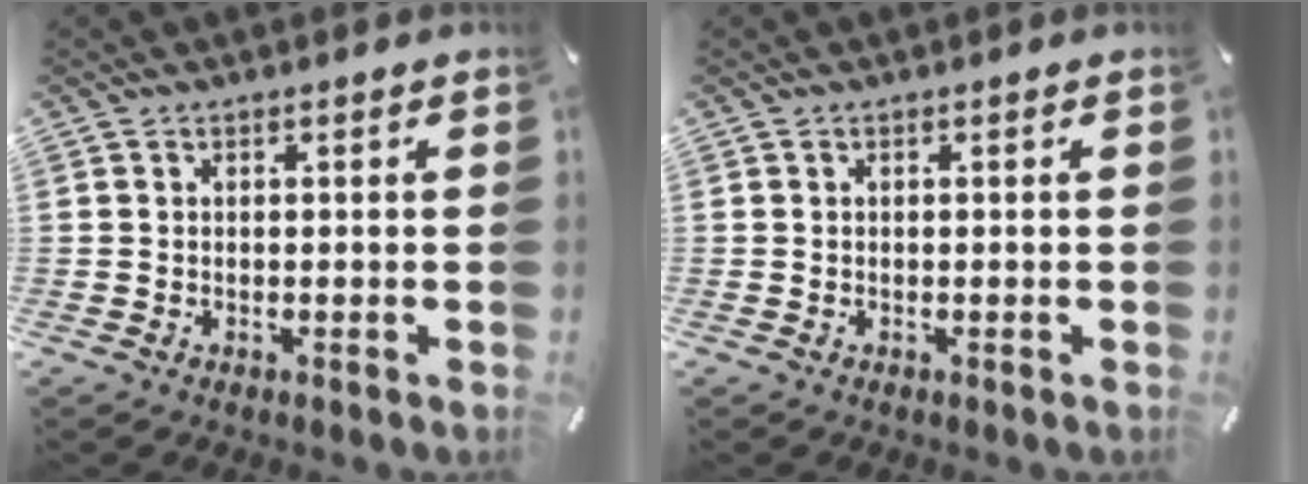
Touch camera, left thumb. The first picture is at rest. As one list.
[{"total": 0.0}]